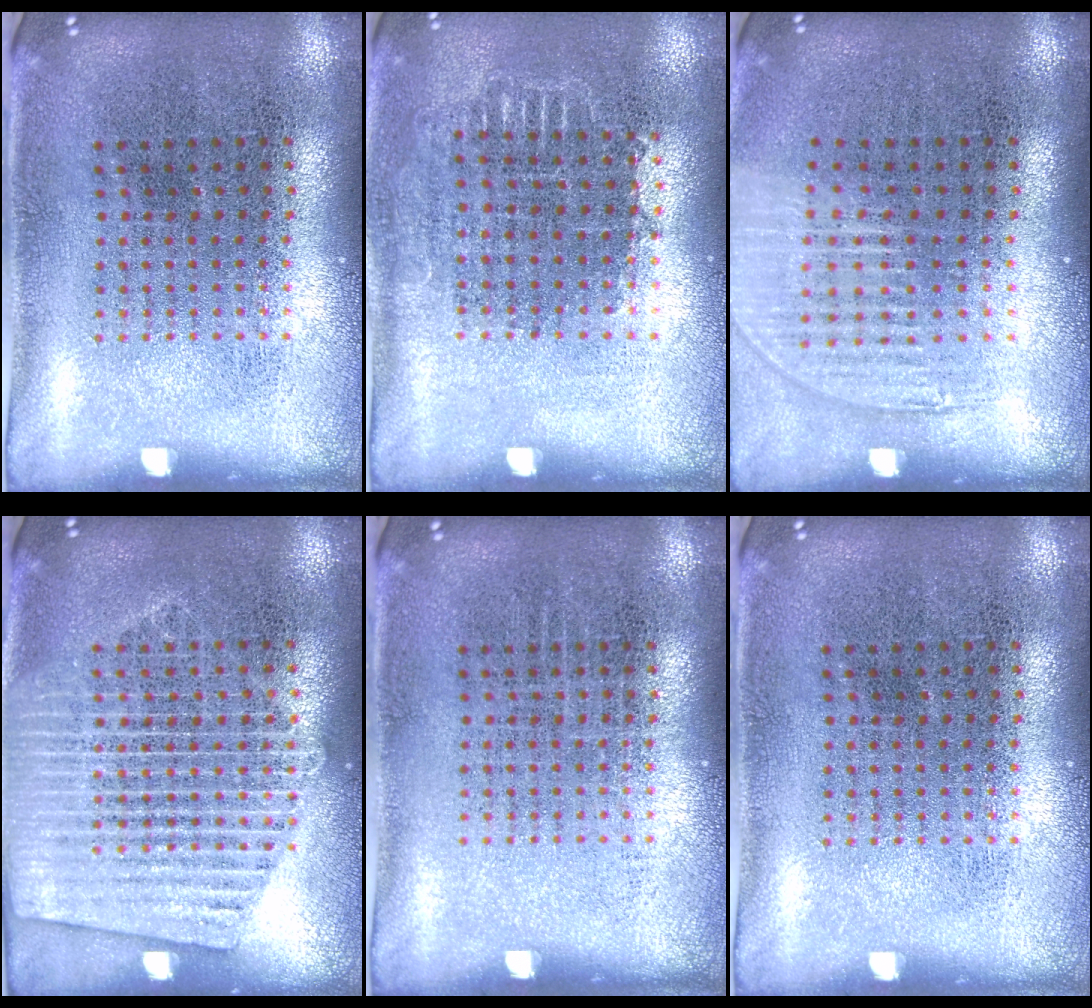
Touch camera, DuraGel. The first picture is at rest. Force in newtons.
{"total": 0.7, "press": 0.7, "slide": 0.3}
{"total": 1.1, "press": 1.1, "slide": 0.4}
{"total": 1.8, "press": 1.8, "slide": 0.3}
{"total": 0.0}
{"total": 0.0}